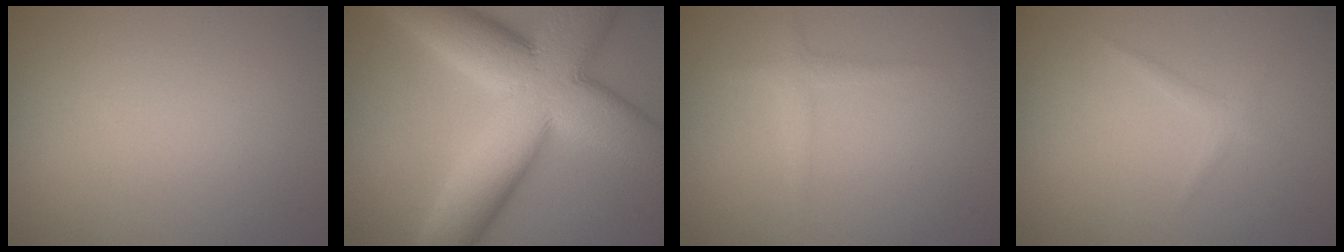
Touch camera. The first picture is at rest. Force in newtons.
{"total": 15.7, "press": 15.7, "slide": 0.9}
{"total": 1.3, "press": 1.3, "slide": 0.0}
{"total": 0.9, "press": 0.9, "slide": 0.1}